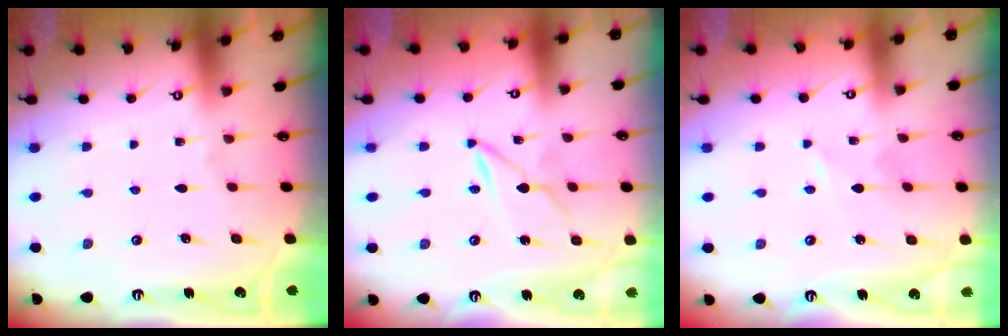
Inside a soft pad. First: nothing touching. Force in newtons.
{"total": 1.8, "press": 1.8, "slide": 0.2}
{"total": 0.6, "press": 0.6, "slide": 0.1}